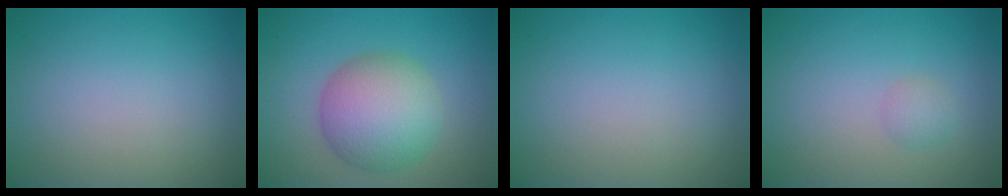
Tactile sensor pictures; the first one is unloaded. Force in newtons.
{"total": 7.0, "press": 7.0, "slide": 0.2}
{"total": 0.0}
{"total": 1.2, "press": 1.2, "slide": 0.0}